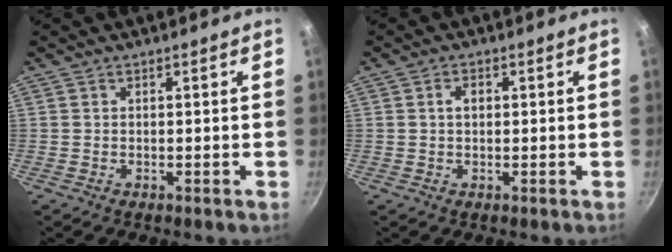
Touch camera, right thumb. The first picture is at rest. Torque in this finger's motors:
{"motor_torque": [0.35, 1.24, 0.87, -0.21, 0.05]}